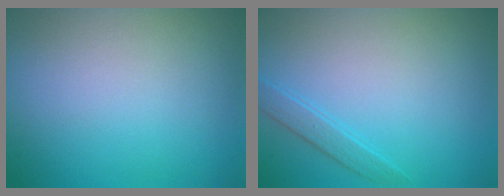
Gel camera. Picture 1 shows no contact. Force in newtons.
{"total": 1.4, "press": 1.4, "slide": 0.1}